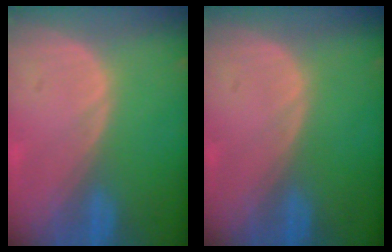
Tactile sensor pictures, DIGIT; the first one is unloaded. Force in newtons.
{"total": 0.0}